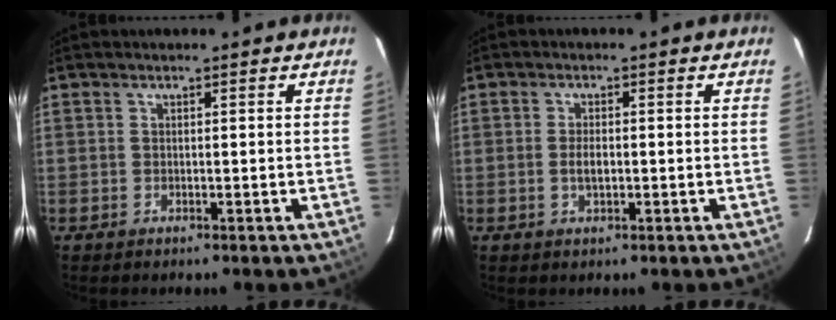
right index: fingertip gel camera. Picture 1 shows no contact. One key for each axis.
{"total": 2.8, "fx": -0.6, "fy": 1.1, "fz": 2.5, "tx": -0.049, "ty": -0.003, "tz": -0.009}